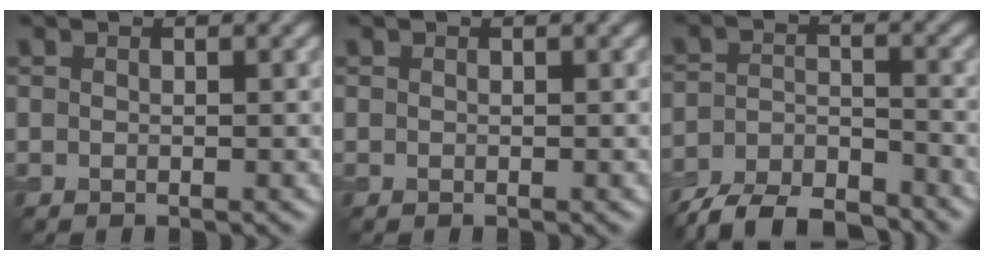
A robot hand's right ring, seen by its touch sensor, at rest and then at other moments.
{"total": 0.0}
{"total": 7.6, "force": [-6.8, 2.1, 2.8], "torque": [-0.052, -0.014, -0.126]}